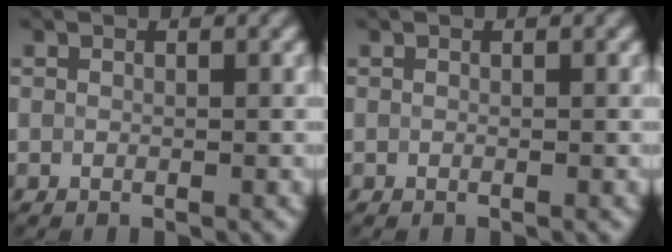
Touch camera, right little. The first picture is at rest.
{"total": 0.0}